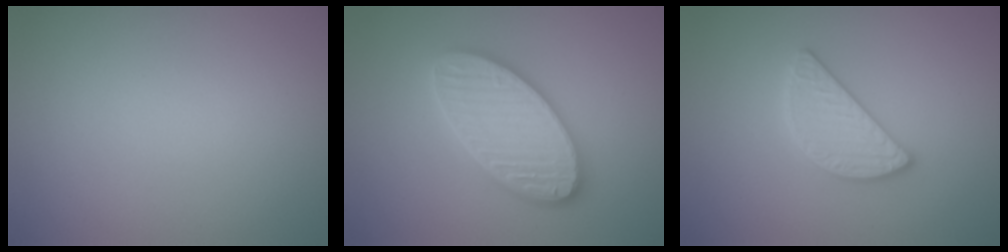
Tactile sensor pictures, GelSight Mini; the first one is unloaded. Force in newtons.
{"total": 5.8, "press": 5.8, "slide": 0.7}
{"total": 2.9, "press": 2.9, "slide": 0.3}